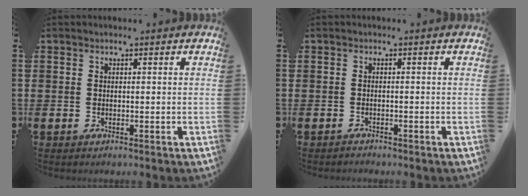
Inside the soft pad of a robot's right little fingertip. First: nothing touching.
{"total": 0.6, "force": [-0.6, 0.1, 0.0], "torque": [-0.002, -0.001, -0.013]}